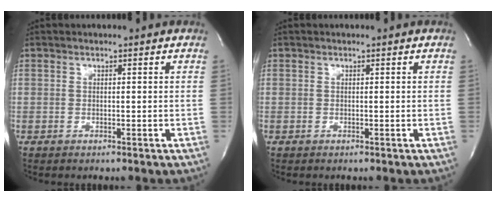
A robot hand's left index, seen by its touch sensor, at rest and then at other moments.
{"total": 0.0}